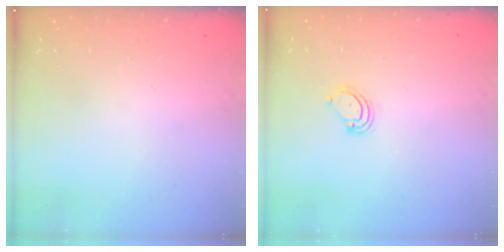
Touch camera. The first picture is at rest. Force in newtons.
{"total": 5.3, "press": 5.3, "slide": 0.4}